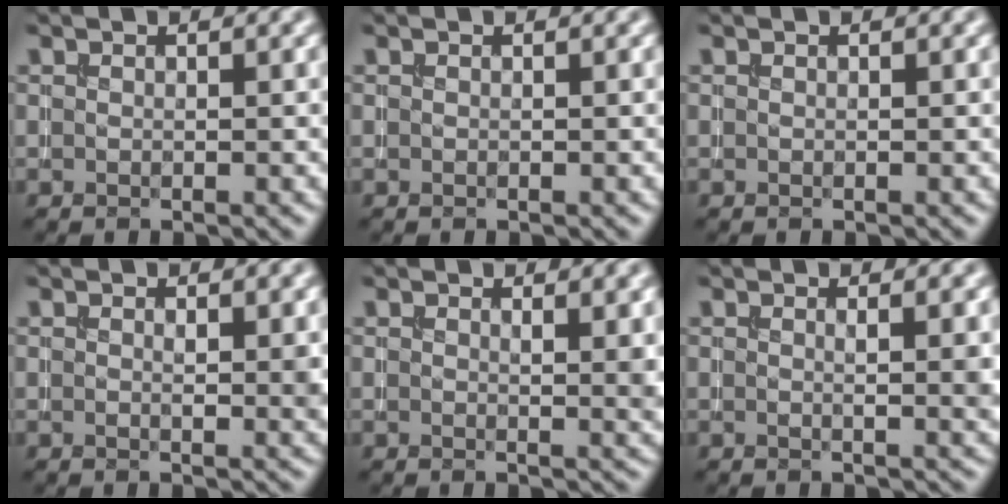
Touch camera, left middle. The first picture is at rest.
{"total": 0.0}
{"total": 0.0}
{"total": 1.4, "force": [0.4, 0.4, 1.3], "torque": [-0.015, -0.005, 0.010]}
{"total": 1.8, "force": [1.1, 0.3, 1.4], "torque": [-0.013, -0.006, 0.020]}
{"total": 1.6, "force": [0.5, 0.2, 1.5], "torque": [-0.013, -0.002, 0.007]}